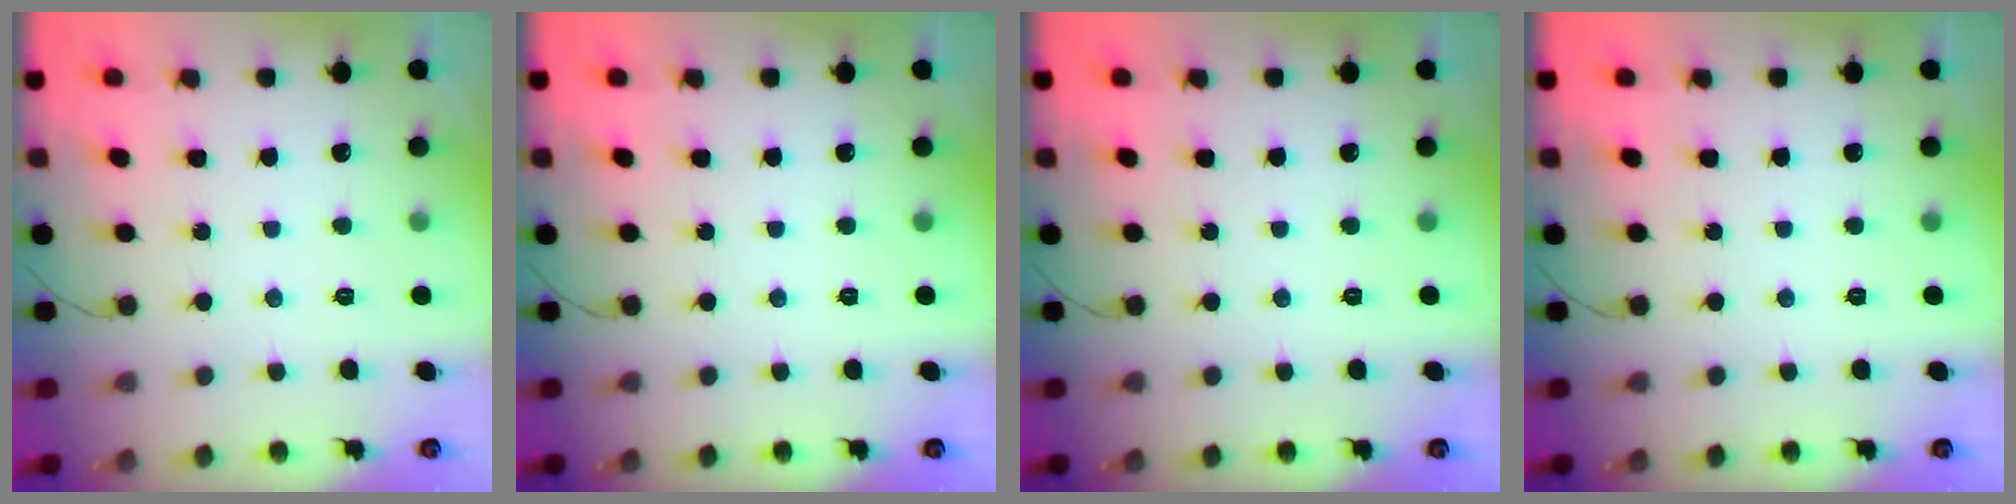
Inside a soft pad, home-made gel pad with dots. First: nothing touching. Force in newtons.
{"total": 0.0}
{"total": 0.0}
{"total": 0.0}